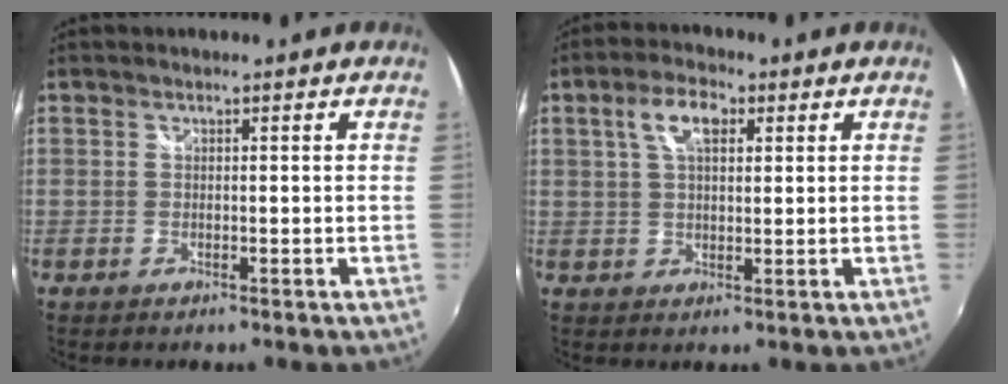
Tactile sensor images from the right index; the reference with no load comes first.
{"total": 6.2, "force": [2.3, 3.2, 4.7], "torque": [-0.087, 0.017, 0.041]}